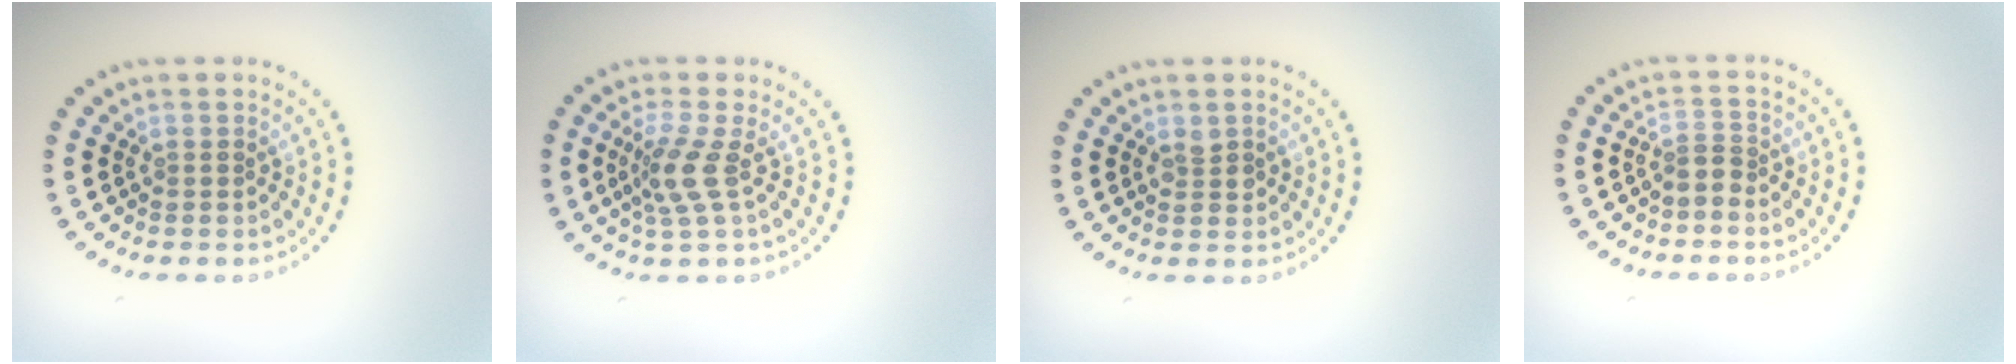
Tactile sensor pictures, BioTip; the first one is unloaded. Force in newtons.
{"total": 2.8, "press": 2.1, "slide": 1.9}
{"total": 0.9, "press": 0.9, "slide": 0.2}
{"total": 1.3, "press": 0.8, "slide": 0.9}